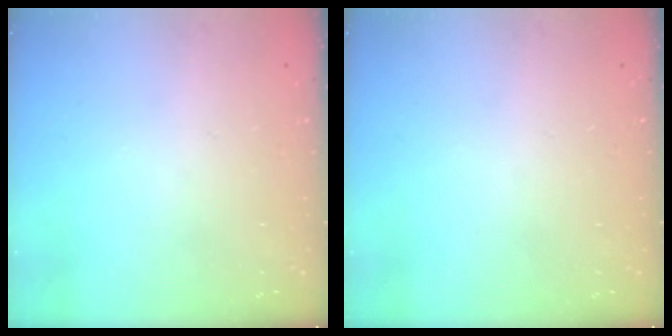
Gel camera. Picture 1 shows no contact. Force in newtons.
{"total": 0.0}